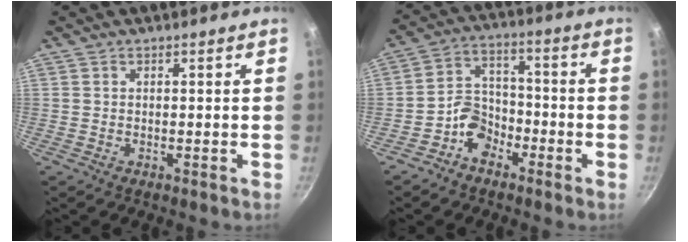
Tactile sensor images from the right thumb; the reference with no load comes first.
{"total": 7.4, "force": [-4.3, 5.3, 3.0], "torque": [-0.022, 0.048, -0.089]}